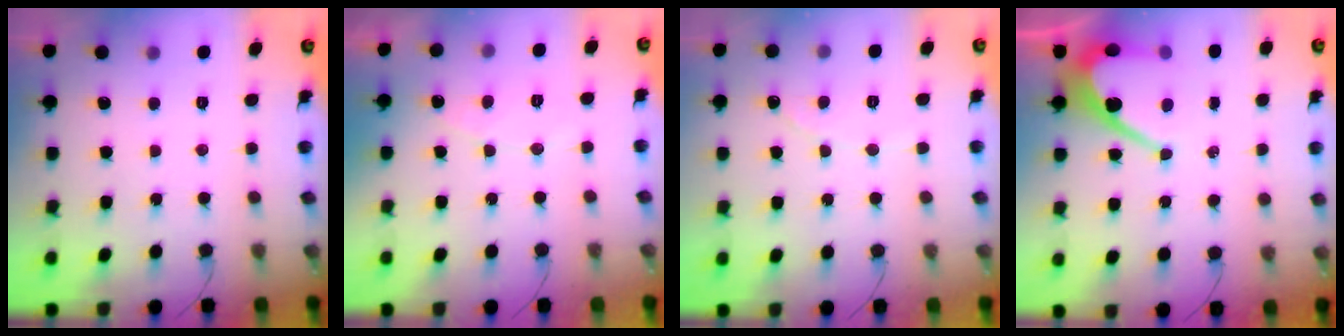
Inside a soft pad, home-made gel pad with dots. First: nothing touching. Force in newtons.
{"total": 5.2, "press": 5.2, "slide": 0.4}
{"total": 1.7, "press": 1.7, "slide": 0.1}
{"total": 9.5, "press": 9.5, "slide": 0.8}